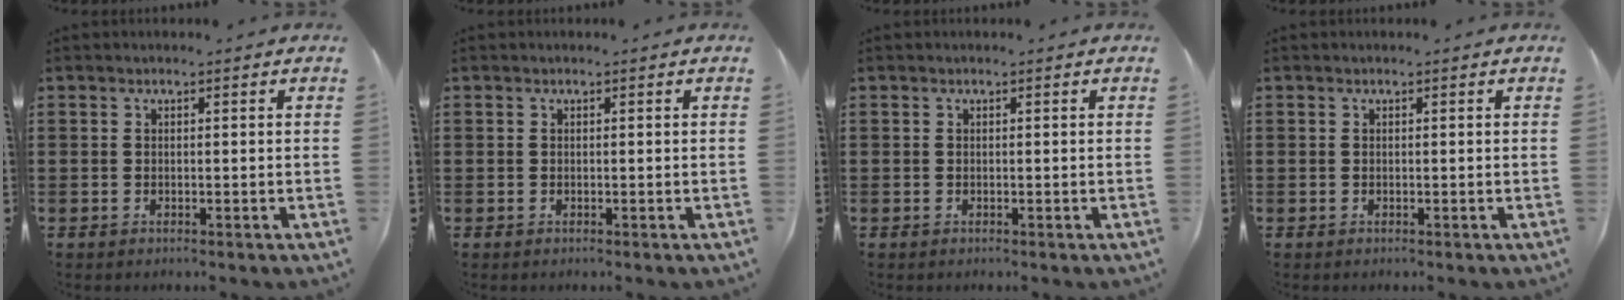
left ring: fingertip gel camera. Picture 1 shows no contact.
{"total": 0.0}
{"total": 0.0}
{"total": 0.0}